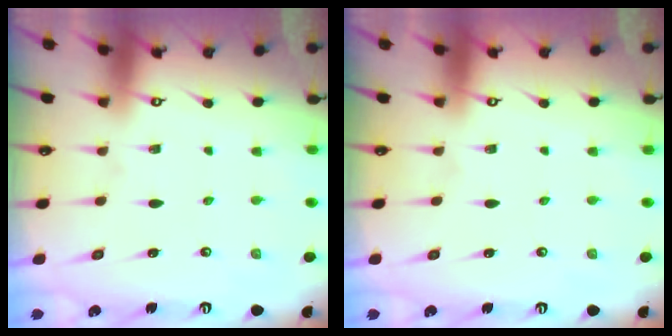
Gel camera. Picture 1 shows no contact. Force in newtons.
{"total": 0.0}